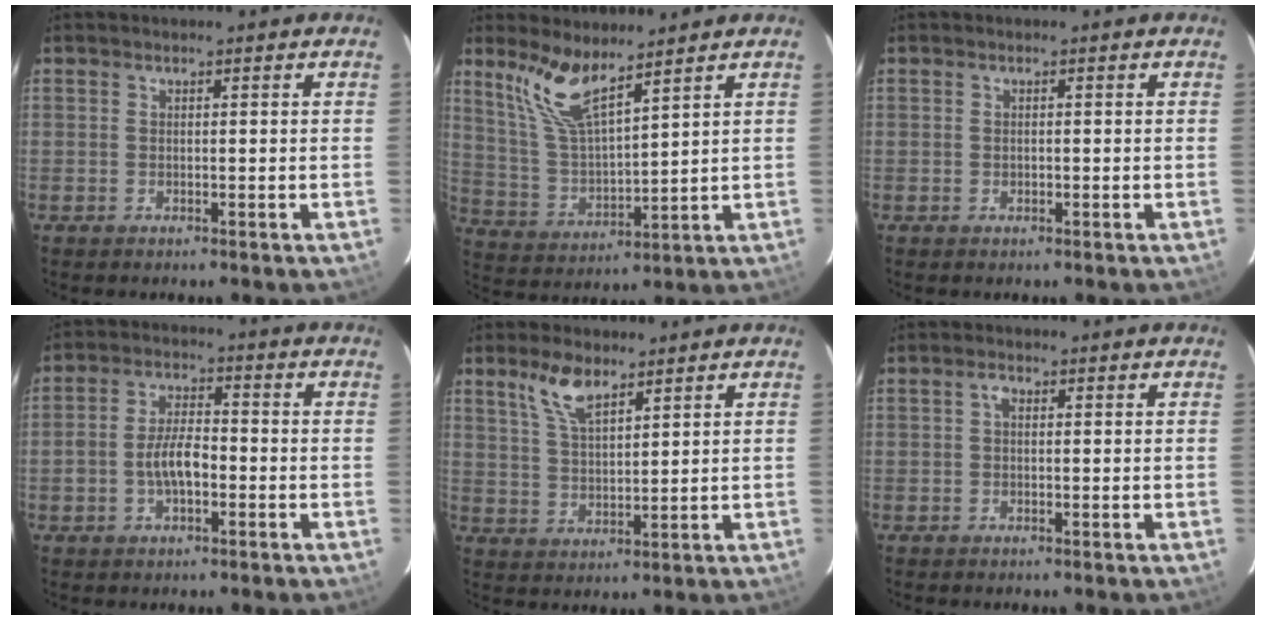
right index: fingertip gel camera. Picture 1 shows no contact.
{"total": 9.6, "force": [7.2, 1.9, 6.2], "torque": [-0.125, -0.002, 0.153]}
{"total": 0.7, "force": [-0.2, 0.6, 0.3], "torque": [-0.004, 0.000, -0.003]}
{"total": 6.4, "force": [-2.0, 3.1, 5.3], "torque": [-0.106, 0.014, -0.033]}
{"total": 6.7, "force": [4.5, 2.5, 4.3], "torque": [-0.083, 0.005, 0.093]}
{"total": 1.2, "force": [0.1, 0.8, 0.9], "torque": [-0.017, 0.007, -0.002]}